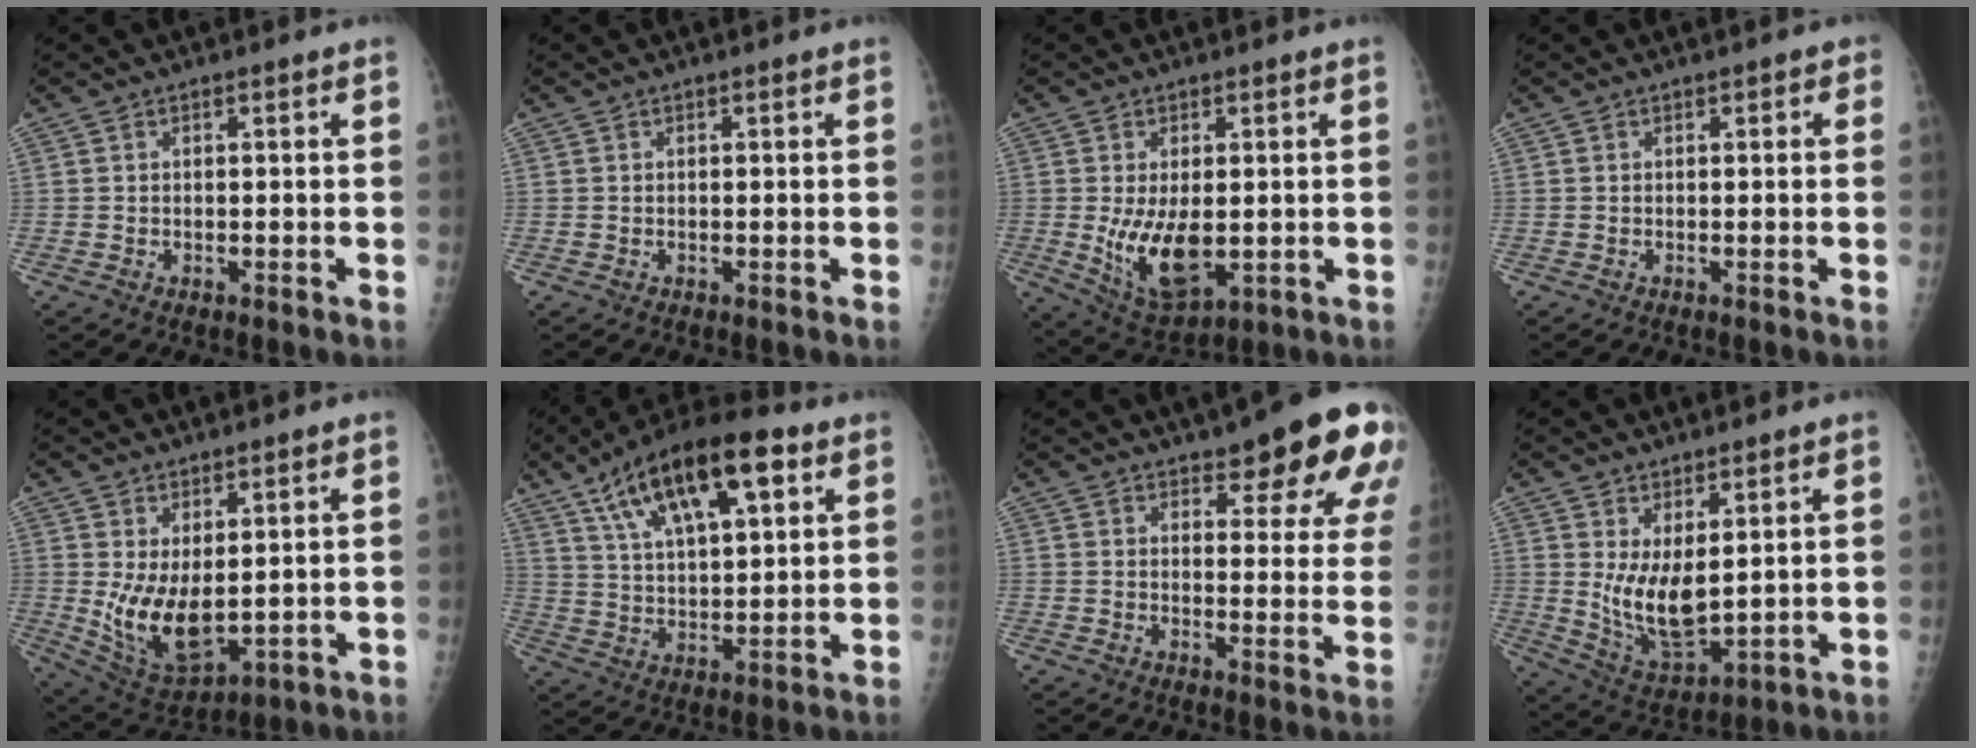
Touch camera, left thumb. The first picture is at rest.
{"total": 0.0}
{"total": 10.4, "force": [-1.1, 5.4, 8.8], "torque": [-0.143, -0.021, 0.001]}
{"total": 1.2, "force": [0.4, 0.7, 0.9], "torque": [-0.002, 0.003, 0.002]}
{"total": 10.2, "force": [1.0, 5.2, 8.7], "torque": [-0.143, -0.028, 0.044]}
{"total": 20.0, "force": [9.9, 7.9, 15.4], "torque": [-0.243, -0.013, 0.172]}
{"total": 16.0, "force": [10.0, 5.1, 11.5], "torque": [-0.110, -0.048, 0.116]}
{"total": 9.9, "force": [2.3, 4.3, 8.5], "torque": [-0.143, -0.039, 0.062]}